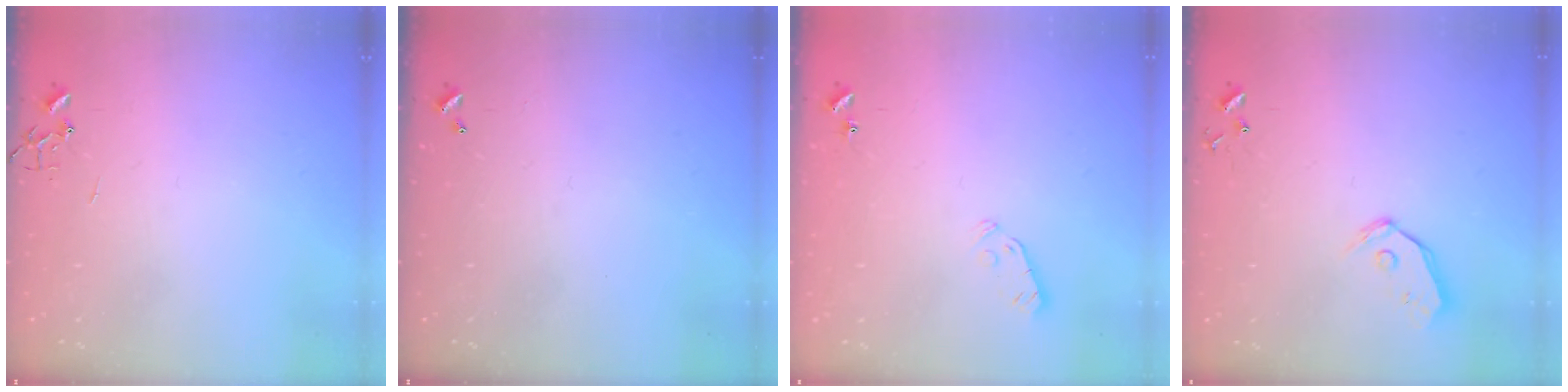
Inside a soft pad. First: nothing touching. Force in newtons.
{"total": 0.0}
{"total": 3.8, "press": 3.7, "slide": 0.8}
{"total": 6.9, "press": 6.9, "slide": 0.7}